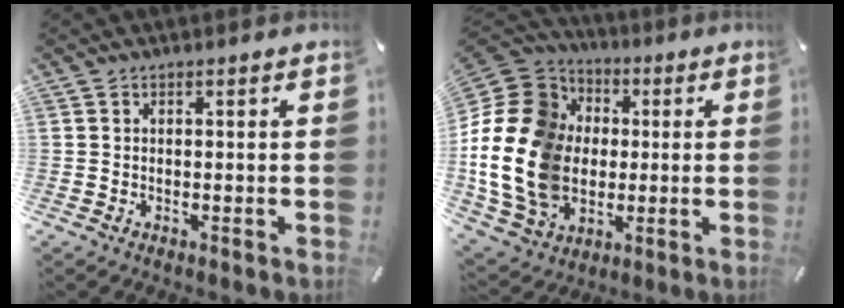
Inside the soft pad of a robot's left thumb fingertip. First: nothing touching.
{"total": 22.7, "force": [-1.7, 18.3, 13.3], "torque": [-0.286, 0.015, -0.025]}